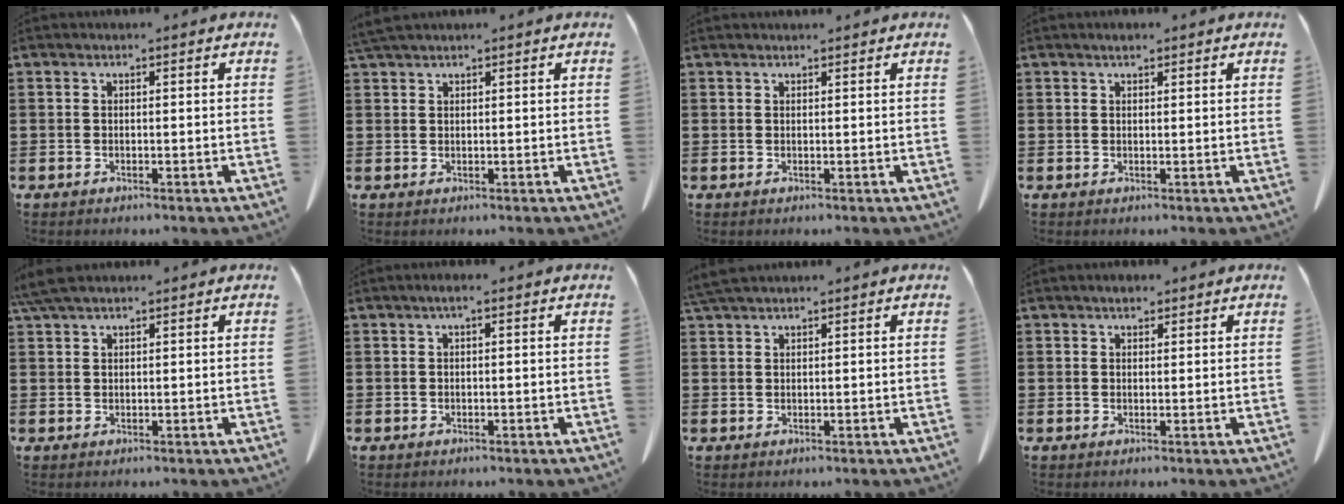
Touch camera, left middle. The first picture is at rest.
{"total": 1.8, "force": [1.6, 0.1, 0.8], "torque": [-0.020, -0.001, 0.031]}
{"total": 0.7, "force": [0.6, 0.1, 0.1], "torque": [-0.005, -0.001, 0.013]}
{"total": 1.1, "force": [0.9, 0.3, 0.5], "torque": [-0.011, 0.002, 0.017]}
{"total": 3.5, "force": [2.6, 0.8, 2.1], "torque": [-0.048, 0.003, 0.051]}
{"total": 1.0, "force": [0.1, 0.1, 1.0], "torque": [-0.018, 0.001, 0.002]}
{"total": 2.5, "force": [2.1, 0.3, 1.2], "torque": [-0.029, 0.003, 0.041]}
{"total": 1.7, "force": [1.4, 0.7, 0.6], "torque": [-0.008, 0.000, 0.025]}